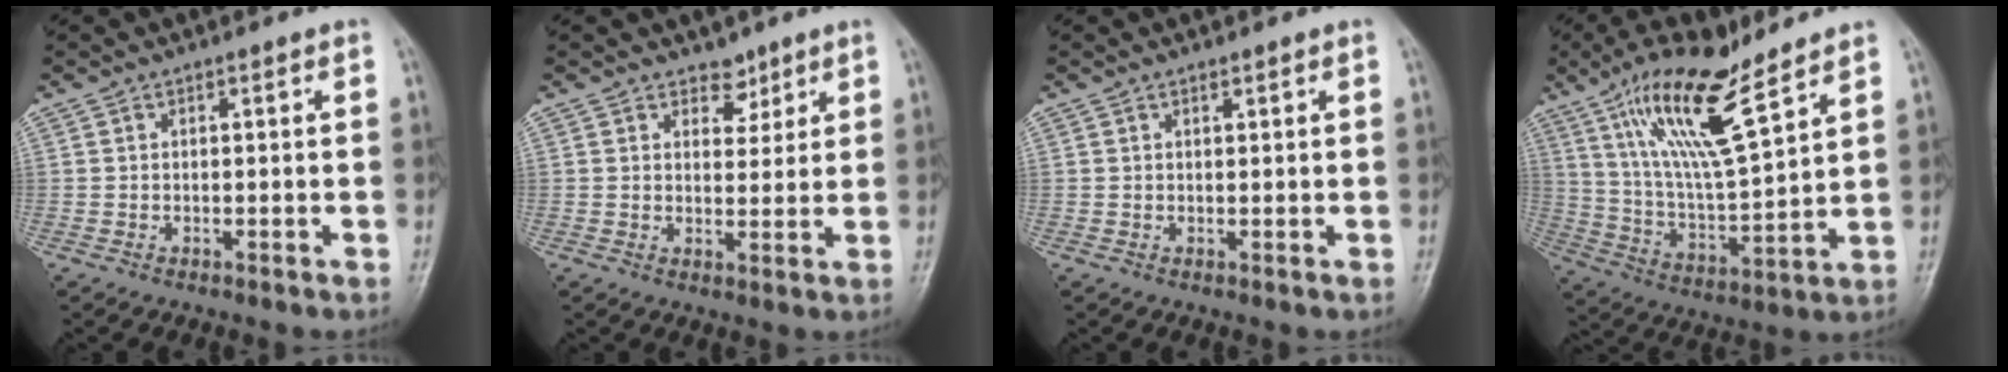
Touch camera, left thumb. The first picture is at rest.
{"total": 3.6, "force": [2.6, 2.3, 0.9], "torque": [0.011, -0.018, 0.040]}
{"total": 0.8, "force": [0.6, 0.3, 0.4], "torque": [-0.005, -0.004, 0.008]}
{"total": 17.4, "force": [10.8, 4.2, 13.0], "torque": [-0.229, -0.049, 0.210]}